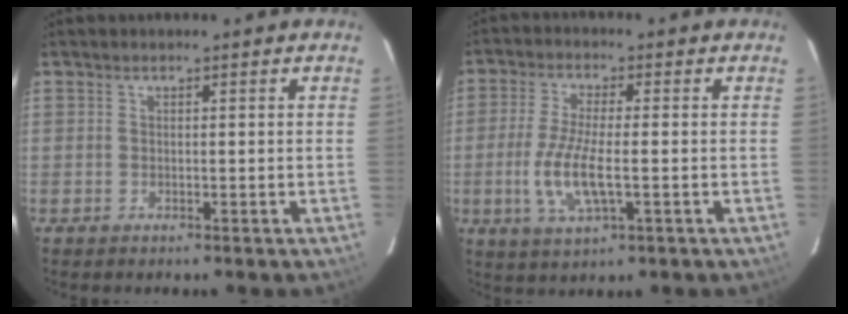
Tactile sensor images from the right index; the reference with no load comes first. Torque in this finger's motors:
{"motor_torque": [0.20, 0.01, 0.22, 0.11]}